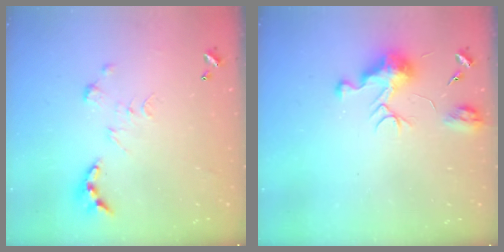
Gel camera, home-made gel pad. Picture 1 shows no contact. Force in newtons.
{"total": 10.0, "press": 10.0, "slide": 0.6}